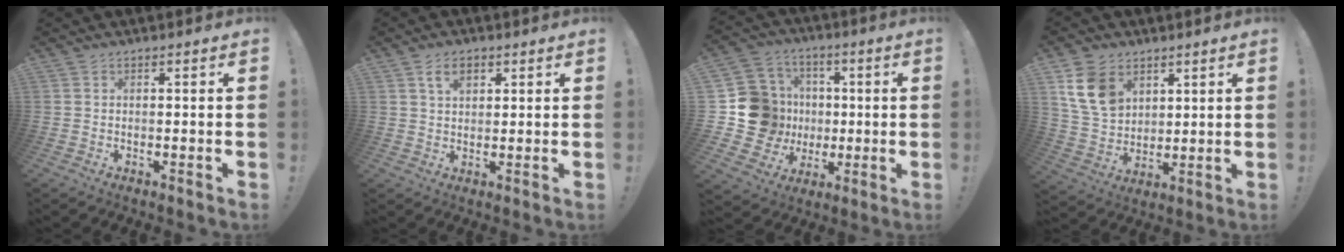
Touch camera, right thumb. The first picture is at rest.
{"total": 5.1, "force": [2.5, 3.0, 3.3], "torque": [-0.055, -0.001, 0.045]}
{"total": 19.5, "force": [-0.4, 17.7, 8.0], "torque": [-0.152, 0.009, 0.035]}
{"total": 13.4, "force": [6.3, 9.8, 6.6], "torque": [-0.123, -0.018, 0.129]}